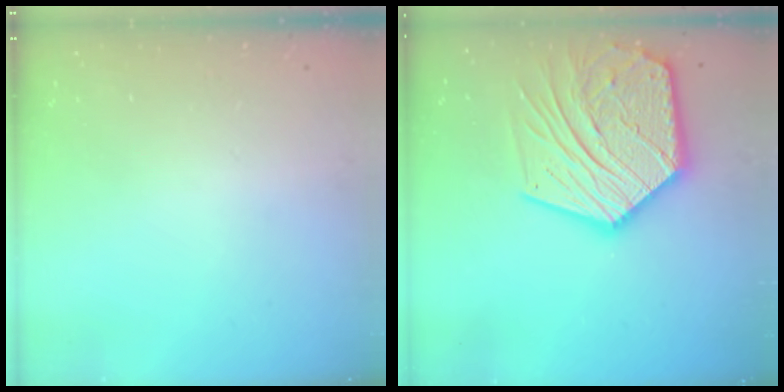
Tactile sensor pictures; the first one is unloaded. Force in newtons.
{"total": 25.6, "press": 25.5, "slide": 2.3}